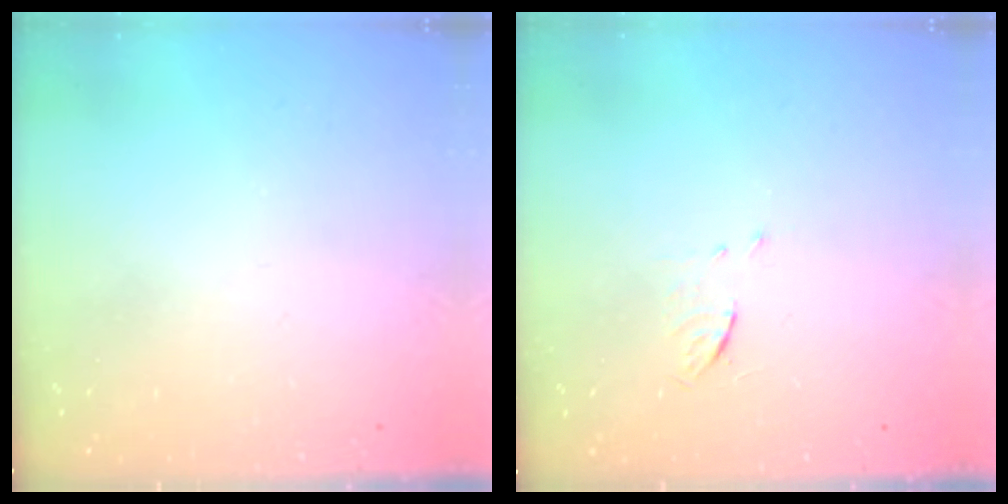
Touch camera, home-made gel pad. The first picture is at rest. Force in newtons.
{"total": 3.6, "press": 3.4, "slide": 1.4}